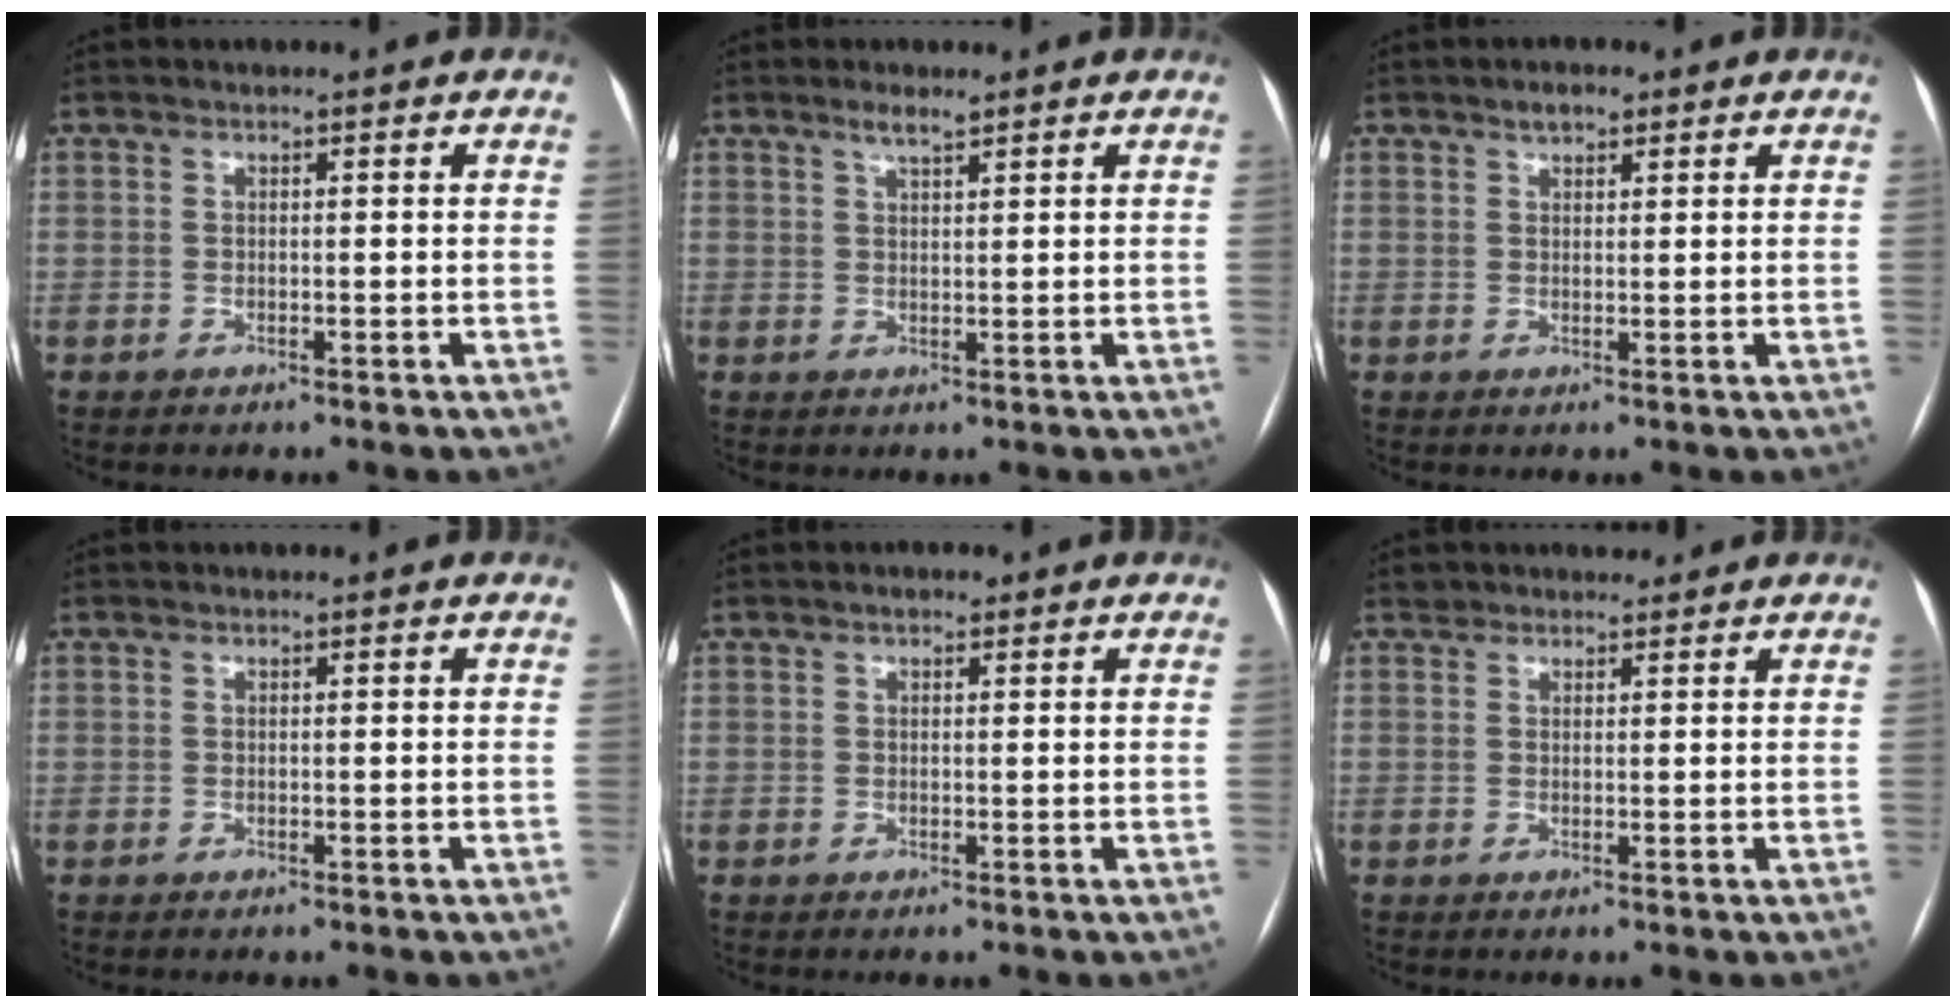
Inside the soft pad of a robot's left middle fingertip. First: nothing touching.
{"total": 2.2, "force": [1.8, 0.3, 1.3], "torque": [-0.030, 0.003, 0.033]}
{"total": 2.3, "force": [1.6, 1.0, 1.3], "torque": [-0.023, 0.006, 0.026]}
{"total": 0.0}
{"total": 1.2, "force": [0.8, 0.5, 0.7], "torque": [-0.016, 0.006, 0.012]}
{"total": 2.1, "force": [1.8, 1.0, -0.1], "torque": [0.004, 0.015, 0.027]}